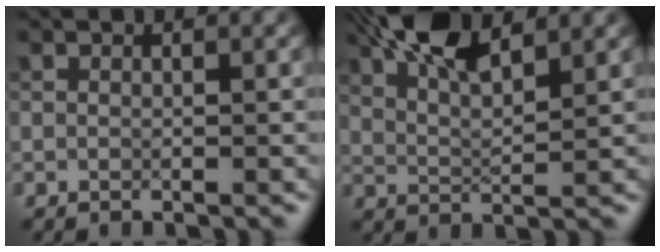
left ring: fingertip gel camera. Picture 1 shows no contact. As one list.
[{"total": 6.7, "force": [4.3, 2.1, 4.6], "torque": [-0.088, 0.015, 0.071]}]